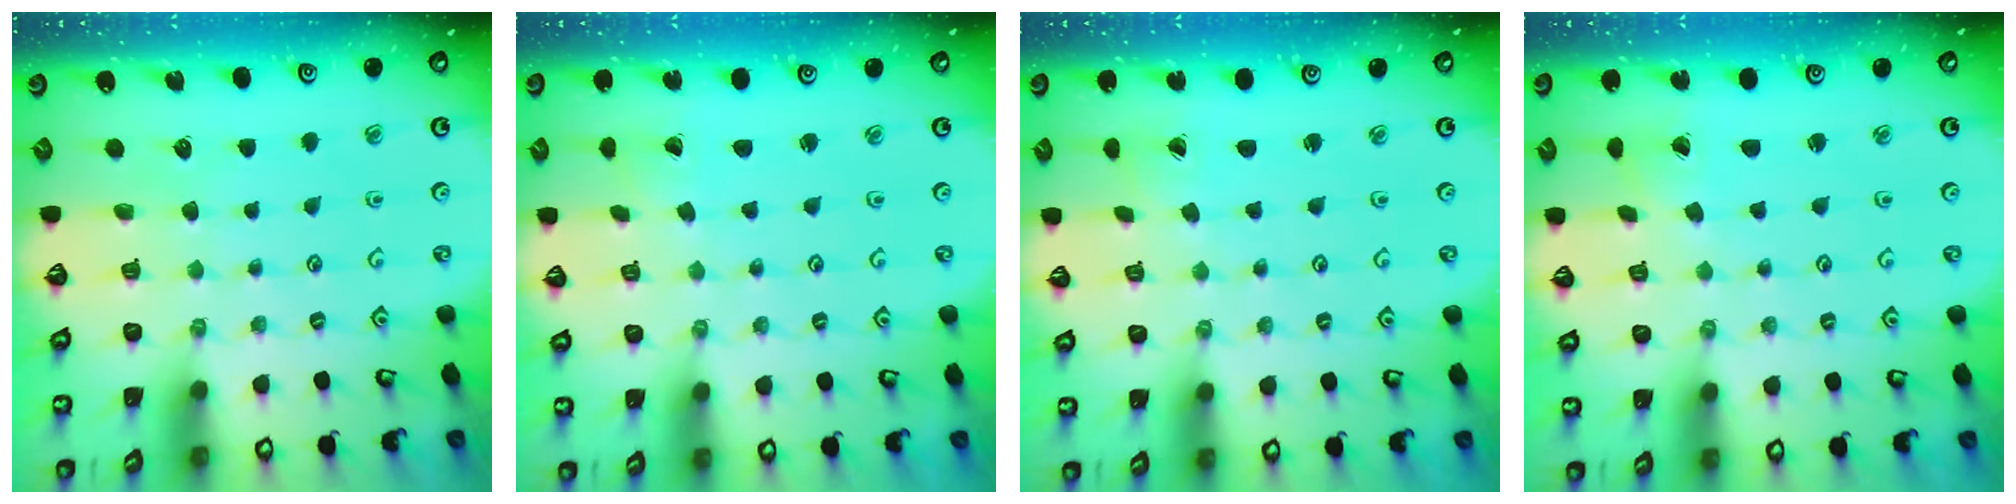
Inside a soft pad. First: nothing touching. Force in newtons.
{"total": 0.9, "press": 0.9, "slide": 0.1}
{"total": 1.5, "press": 1.5, "slide": 0.0}
{"total": 1.1, "press": 1.1, "slide": 0.0}